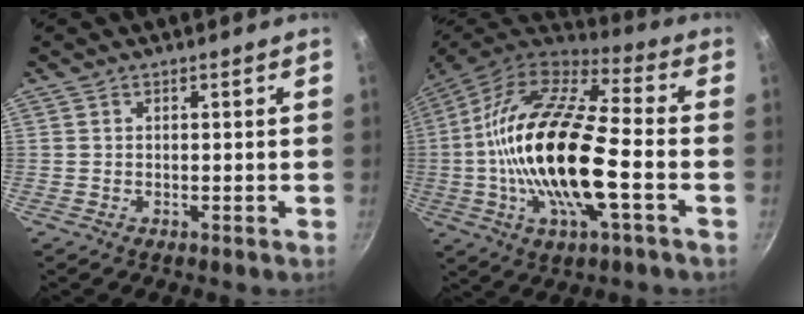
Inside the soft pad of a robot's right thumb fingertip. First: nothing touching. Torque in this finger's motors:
{"motor_torque": [1.45, 2.80, 2.78, 0.01, 0.65]}